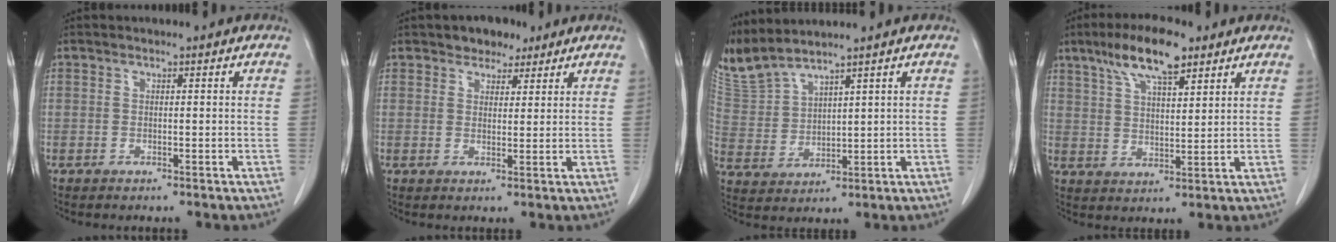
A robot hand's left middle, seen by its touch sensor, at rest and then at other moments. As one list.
[{"total": 3.9, "force": [2.9, 2.3, 1.3], "torque": [-0.018, 0.007, 0.047]}, {"total": 6.3, "force": [6.1, -0.4, 1.6], "torque": [-0.055, 0.005, 0.143]}, {"total": 10.2, "force": [6.7, 2.5, 7.3], "torque": [-0.135, 0.014, 0.119]}]